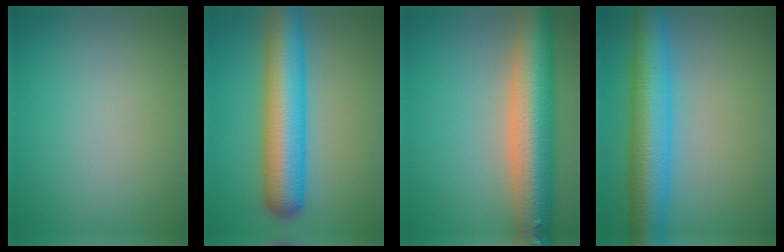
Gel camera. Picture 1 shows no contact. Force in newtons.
{"total": 8.7, "press": 8.7, "slide": 0.2}
{"total": 10.1, "press": 10.0, "slide": 0.7}
{"total": 8.4, "press": 8.4, "slide": 0.3}